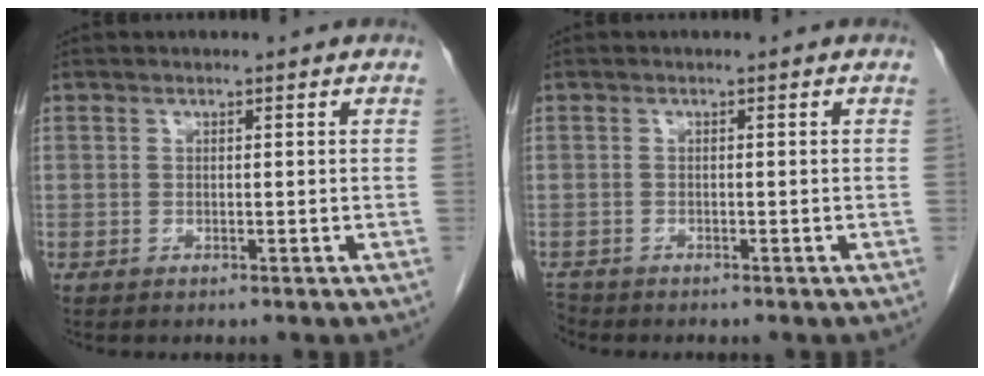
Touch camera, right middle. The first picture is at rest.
{"total": 1.5, "force": [-1.4, 0.4, 0.0], "torque": [-0.003, -0.005, -0.024]}